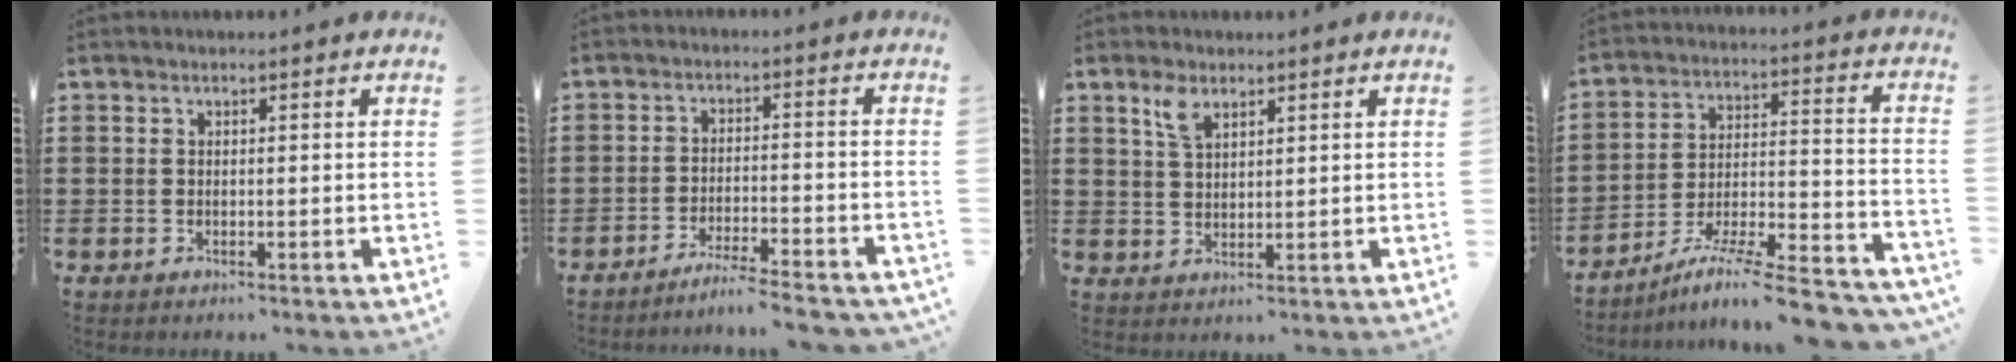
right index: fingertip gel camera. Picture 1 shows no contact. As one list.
[{"total": 4.2, "force": [-4.1, -0.4, 1.1], "torque": [-0.022, -0.006, -0.082]}, {"total": 3.7, "force": [2.4, 1.7, 2.4], "torque": [-0.055, 0.005, 0.044]}, {"total": 9.5, "force": [-8.0, 0.4, 5.0], "torque": [-0.082, 0.003, -0.161]}]